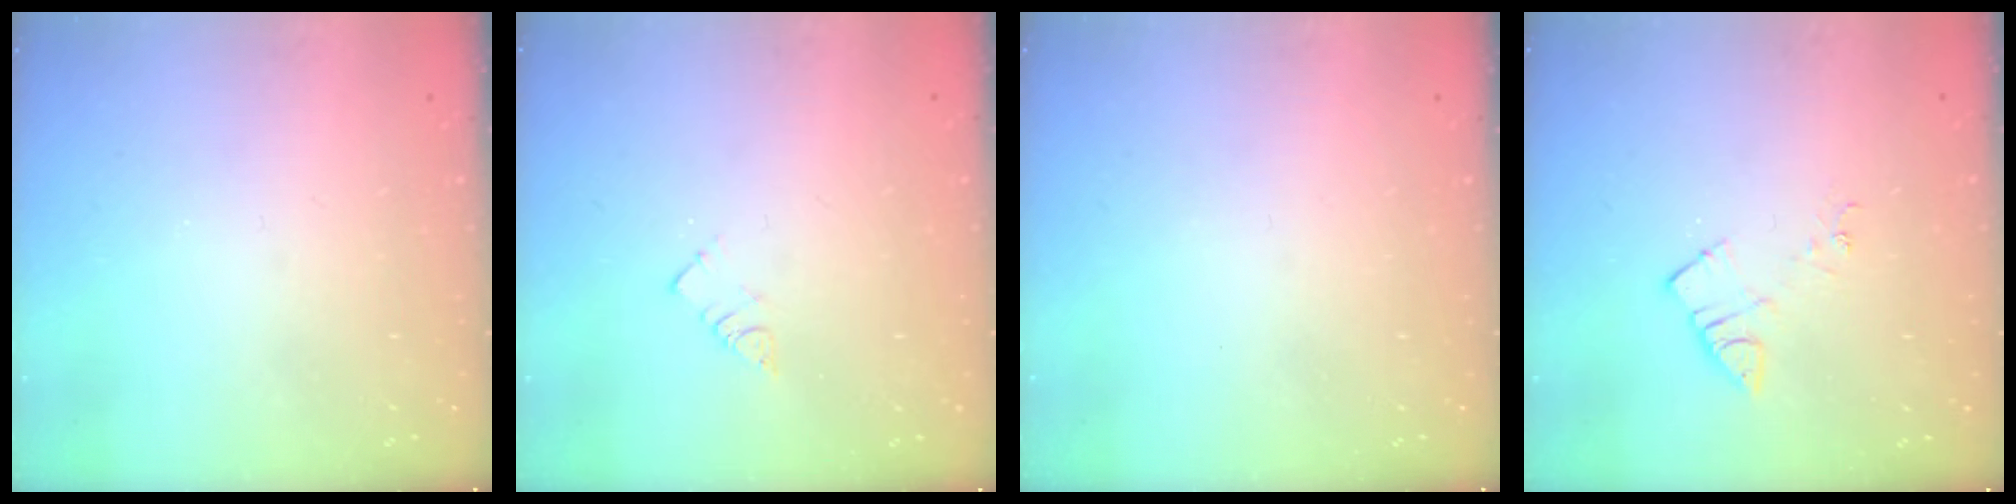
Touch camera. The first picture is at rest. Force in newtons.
{"total": 3.2, "press": 3.2, "slide": 0.0}
{"total": 0.0}
{"total": 5.2, "press": 5.2, "slide": 0.7}